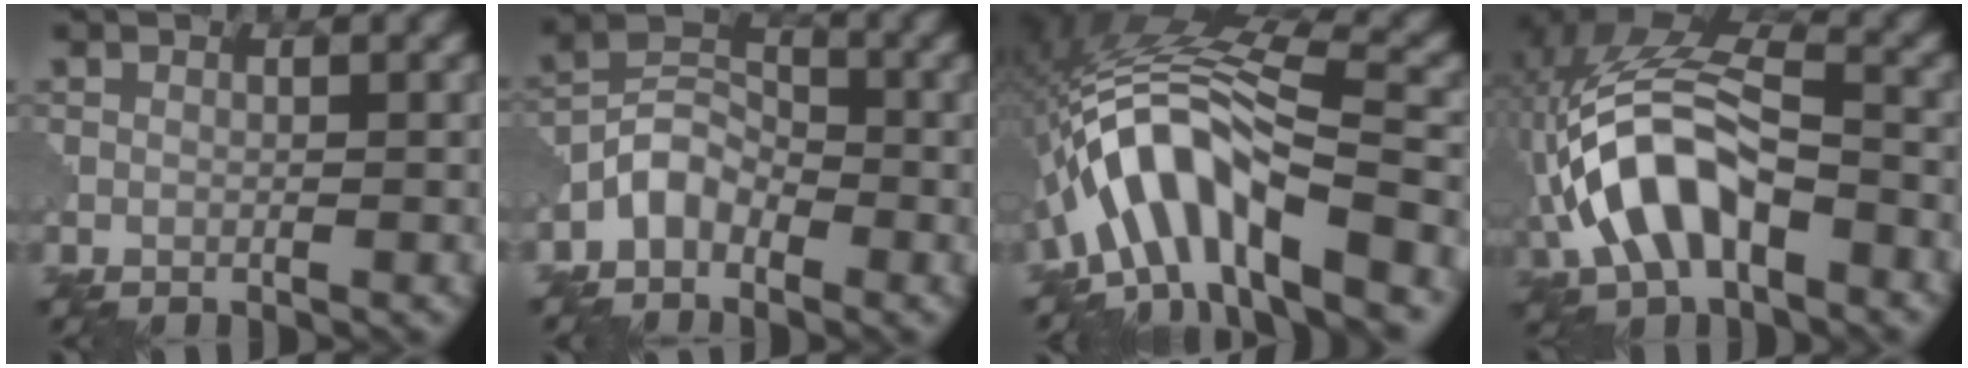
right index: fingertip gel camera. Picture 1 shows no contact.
{"total": 3.7, "force": [-2.3, 2.3, 1.7], "torque": [-0.032, 0.012, -0.059]}
{"total": 11.1, "force": [-4.9, 3.4, 9.3], "torque": [-0.156, 0.027, -0.091]}
{"total": 10.0, "force": [-3.0, 5.4, 7.8], "torque": [-0.163, 0.015, -0.063]}